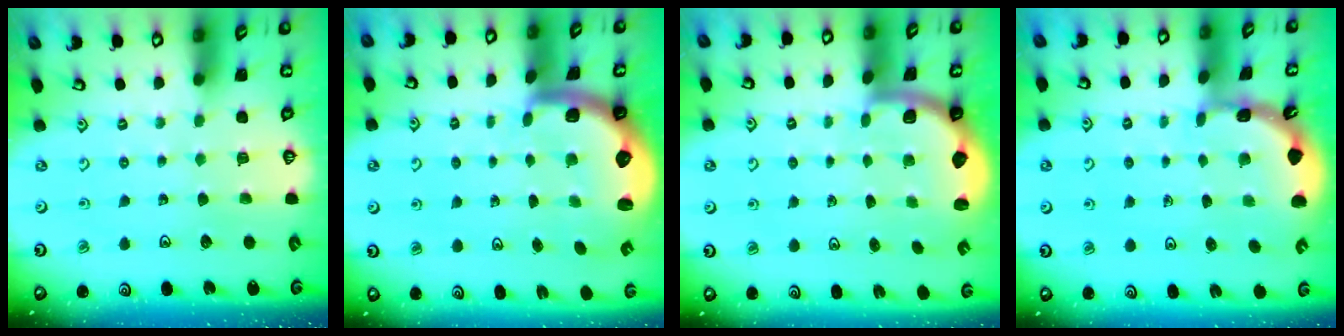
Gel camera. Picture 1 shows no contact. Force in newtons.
{"total": 2.8, "press": 2.4, "slide": 1.4}
{"total": 1.9, "press": 1.8, "slide": 0.5}
{"total": 1.7, "press": 1.7, "slide": 0.1}